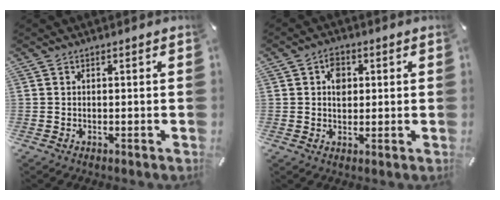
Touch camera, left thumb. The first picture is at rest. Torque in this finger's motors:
{"motor_torque": [0.54, 0.42, 0.44, -0.21, 0.03]}